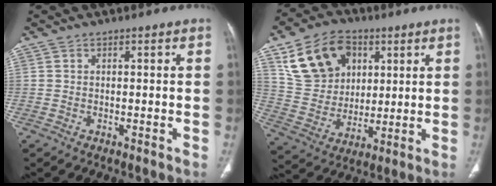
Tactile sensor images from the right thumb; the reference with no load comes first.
{"total": 17.2, "force": [7.1, 12.8, 9.1], "torque": [-0.132, -0.008, 0.137]}